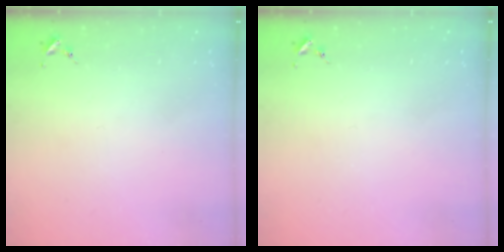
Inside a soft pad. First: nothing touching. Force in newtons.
{"total": 0.0}